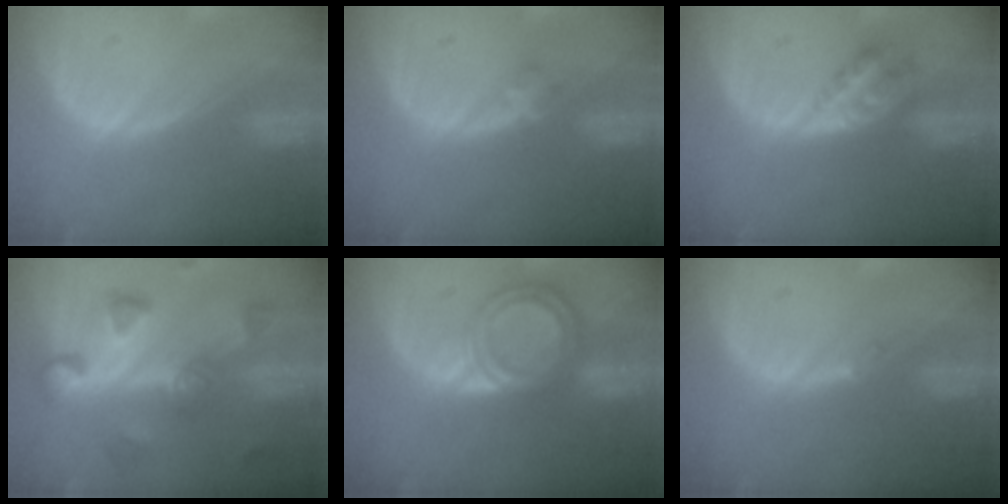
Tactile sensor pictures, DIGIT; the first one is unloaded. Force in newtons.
{"total": 1.2, "press": 1.2, "slide": 0.2}
{"total": 4.5, "press": 3.8, "slide": 2.5}
{"total": 8.2, "press": 8.0, "slide": 1.9}
{"total": 6.8, "press": 6.1, "slide": 3.1}
{"total": 0.5, "press": 0.5, "slide": 0.1}